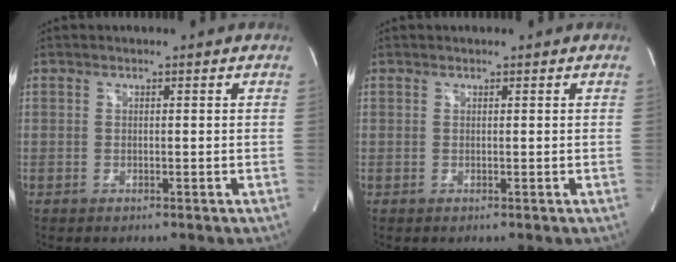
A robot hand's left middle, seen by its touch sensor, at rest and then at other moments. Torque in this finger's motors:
{"motor_torque": [-0.20, -0.05, -0.07, 0.01]}